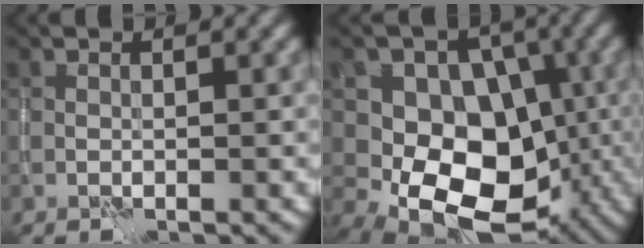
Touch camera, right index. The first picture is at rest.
{"total": 12.2, "force": [-2.2, 9.2, 7.7], "torque": [-0.070, -0.001, -0.056]}